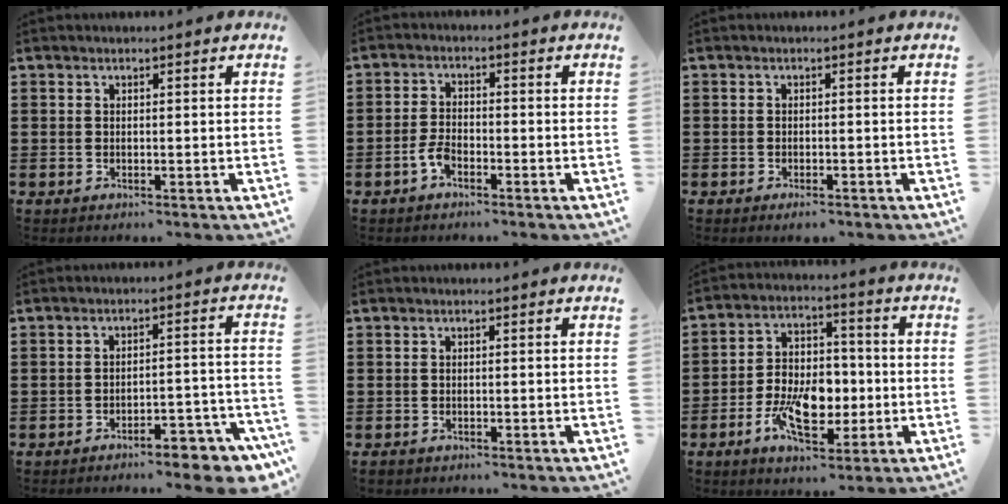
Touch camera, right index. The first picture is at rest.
{"total": 3.1, "force": [-1.8, 1.2, 2.2], "torque": [-0.056, -0.005, -0.037]}
{"total": 1.0, "force": [-1.0, 0.0, 0.4], "torque": [-0.012, -0.006, -0.016]}
{"total": 5.9, "force": [-5.2, 0.8, 2.6], "torque": [-0.039, 0.001, -0.097]}
{"total": 0.8, "force": [-0.7, 0.3, 0.1], "torque": [-0.003, -0.002, -0.014]}
{"total": 9.7, "force": [-3.0, 5.7, 7.3], "torque": [-0.141, 0.003, -0.053]}